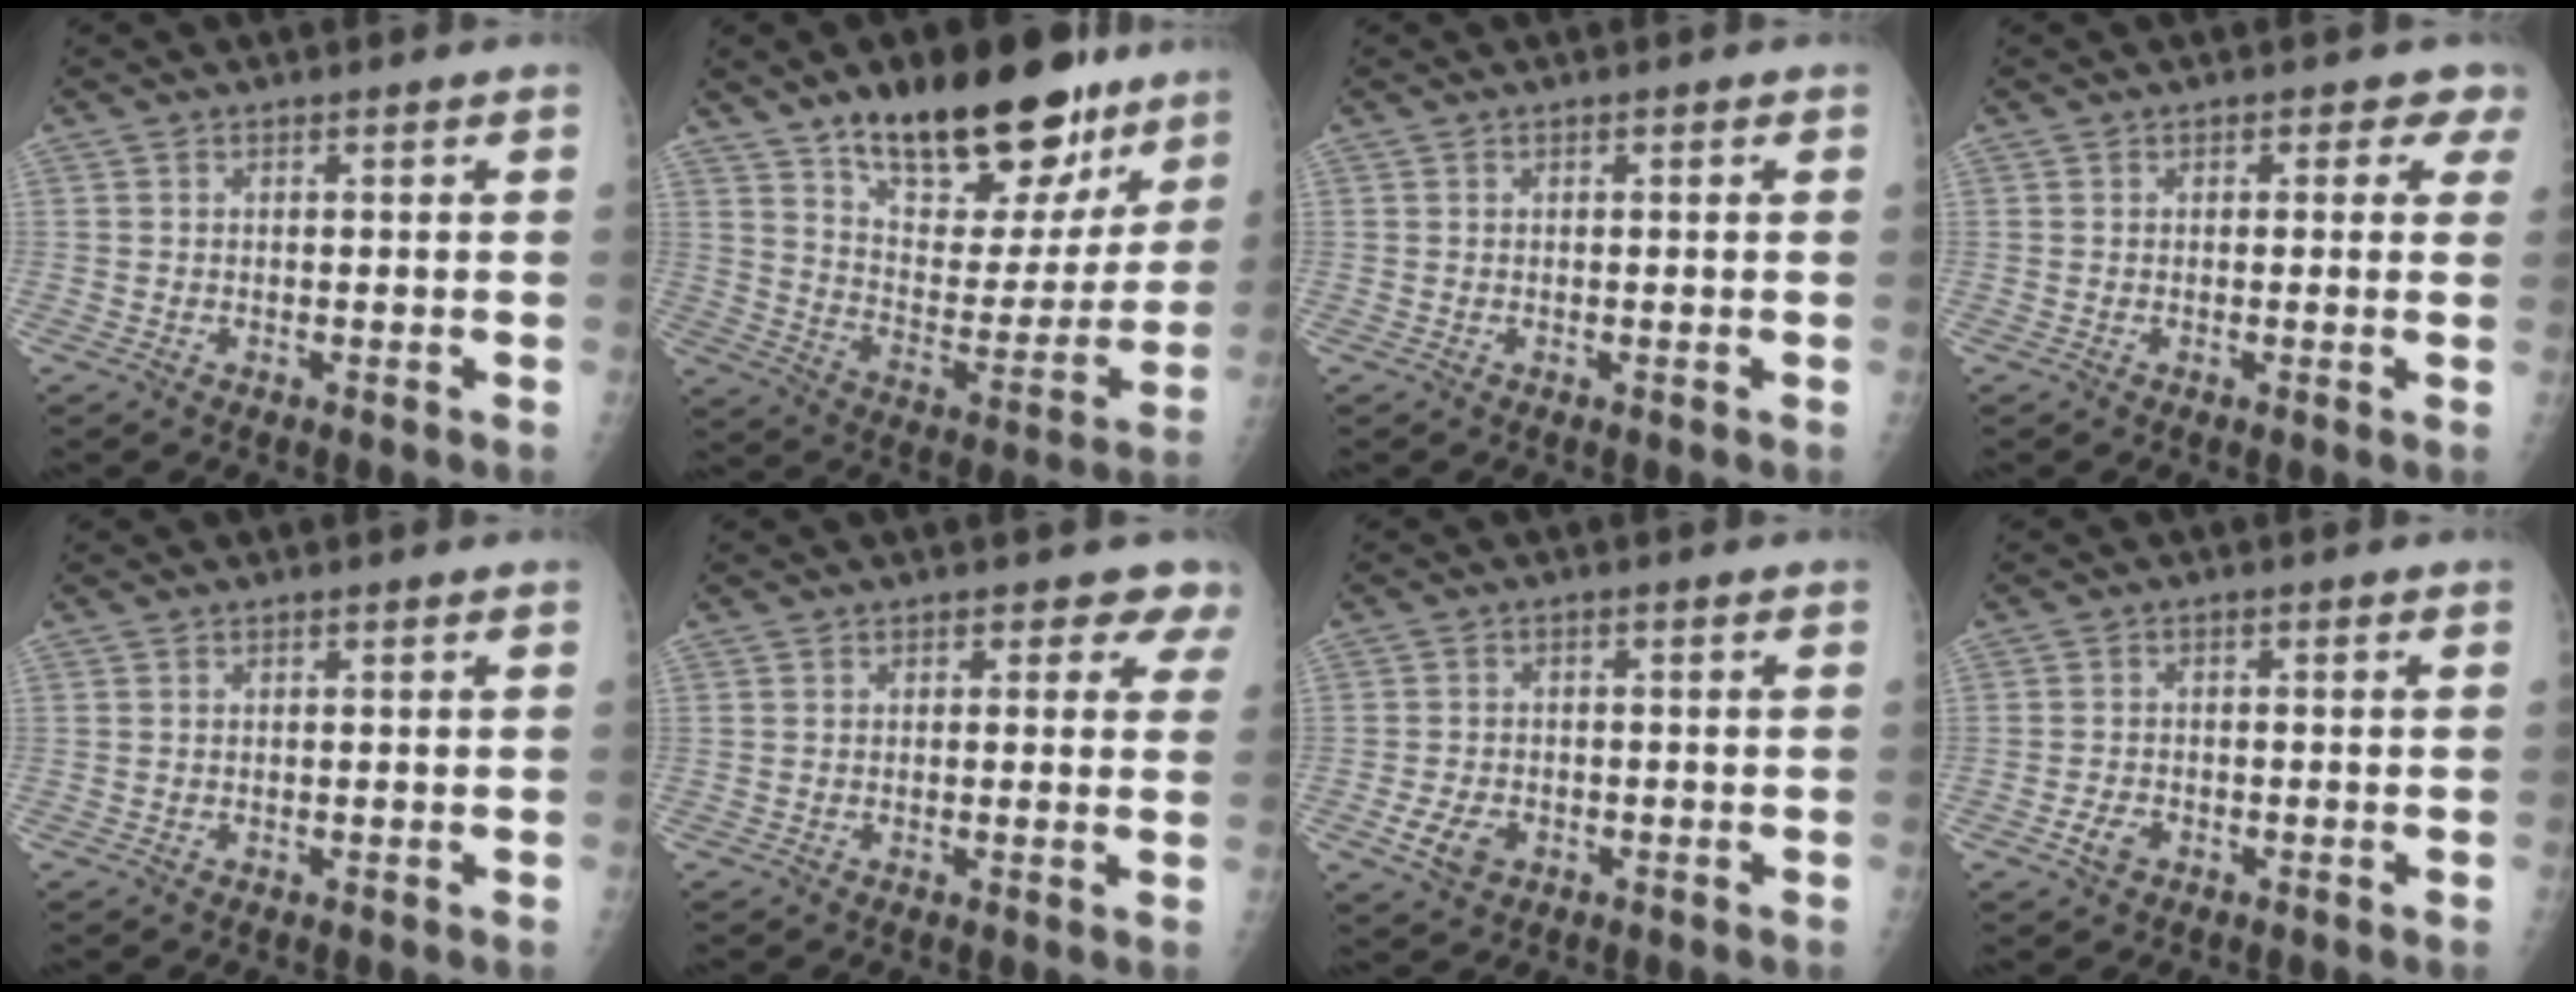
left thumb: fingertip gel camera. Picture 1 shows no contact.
{"total": 25.5, "force": [17.2, 11.2, 15.1], "torque": [-0.176, -0.078, 0.266]}
{"total": 0.0}
{"total": 2.6, "force": [1.5, 1.8, 1.1], "torque": [0.018, -0.004, 0.006]}
{"total": 0.0}
{"total": 3.6, "force": [2.5, 2.2, 1.4], "torque": [0.020, -0.009, 0.014]}
{"total": 5.0, "force": [-2.0, 3.5, 2.9], "torque": [-0.053, 0.007, -0.033]}
{"total": 2.9, "force": [-1.5, 1.9, 1.6], "torque": [-0.030, 0.009, -0.026]}